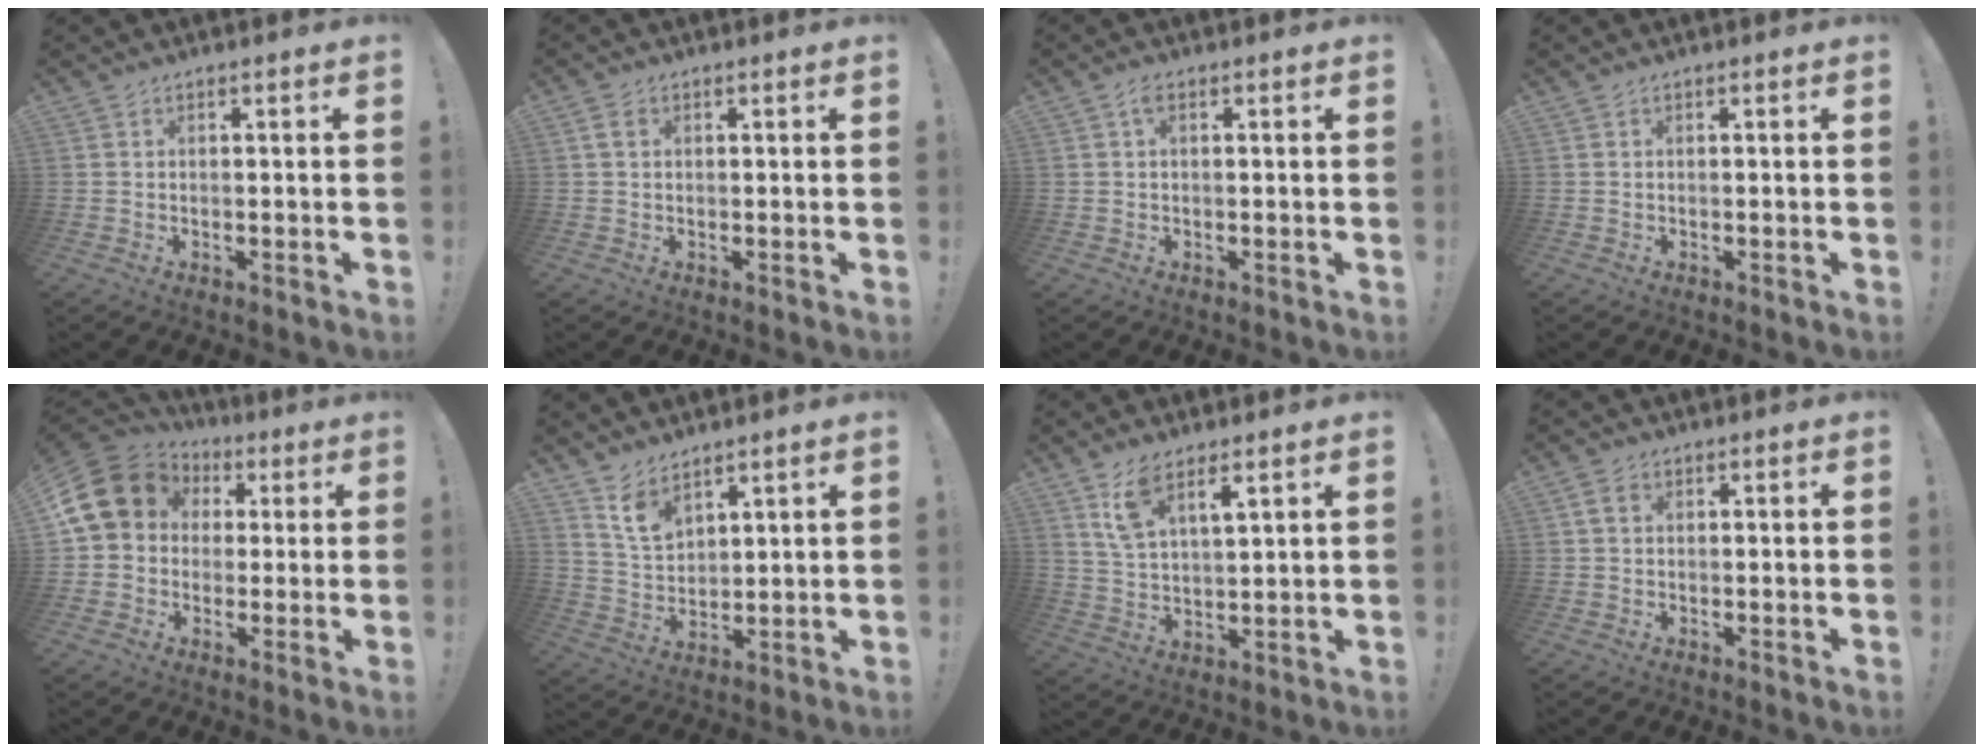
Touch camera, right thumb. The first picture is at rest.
{"total": 2.2, "force": [0.8, 1.6, 1.3], "torque": [-0.021, 0.003, 0.014]}
{"total": 1.8, "force": [0.5, 0.8, 1.5], "torque": [-0.019, 0.001, 0.005]}
{"total": 0.0}
{"total": 15.8, "force": [4.1, 12.8, 8.3], "torque": [-0.143, -0.010, 0.086]}
{"total": 8.2, "force": [6.2, 4.3, 3.1], "torque": [-0.054, -0.040, 0.120]}
{"total": 8.3, "force": [5.9, 3.3, 4.8], "torque": [-0.088, -0.023, 0.110]}
{"total": 2.6, "force": [0.8, 1.9, 1.5], "torque": [-0.024, 0.004, 0.014]}